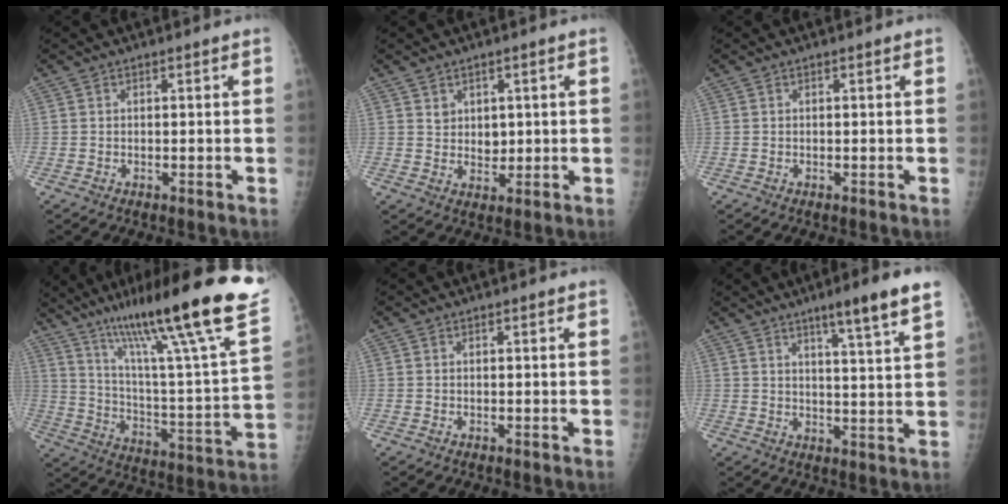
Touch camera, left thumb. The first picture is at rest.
{"total": 3.5, "force": [1.2, 2.9, 1.5], "torque": [-0.001, -0.011, 0.026]}
{"total": 0.0}
{"total": 31.9, "force": [21.2, 3.4, 23.5], "torque": [-0.338, -0.069, 0.329]}
{"total": 0.0}
{"total": 9.0, "force": [5.8, -0.1, 6.9], "torque": [-0.100, -0.031, 0.083]}